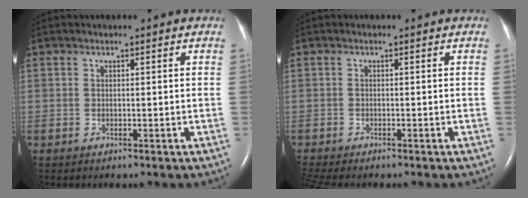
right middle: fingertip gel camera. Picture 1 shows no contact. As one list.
[{"total": 4.3, "force": [-3.7, 0.7, 2.0], "torque": [-0.036, -0.009, -0.059]}]